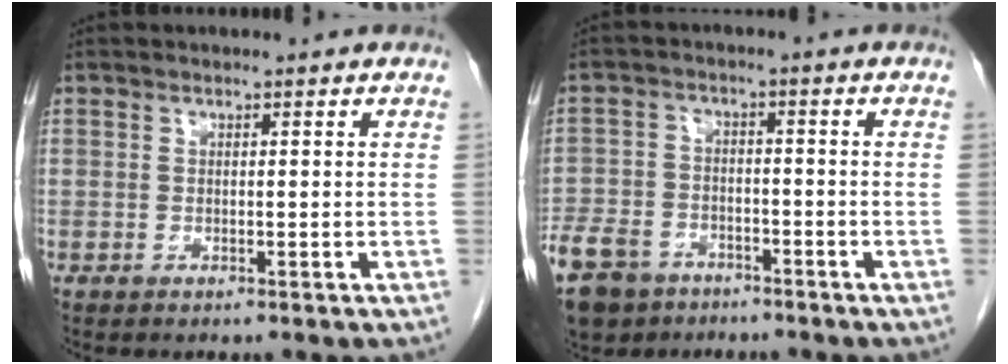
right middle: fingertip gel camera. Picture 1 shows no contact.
{"total": 13.9, "force": [-9.6, 8.4, 5.6], "torque": [-0.154, -0.009, -0.156]}